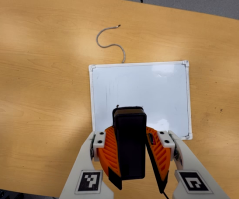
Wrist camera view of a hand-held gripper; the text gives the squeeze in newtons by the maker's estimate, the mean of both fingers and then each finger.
{"total": 8.8, "left": 9.7, "right": 8.0}